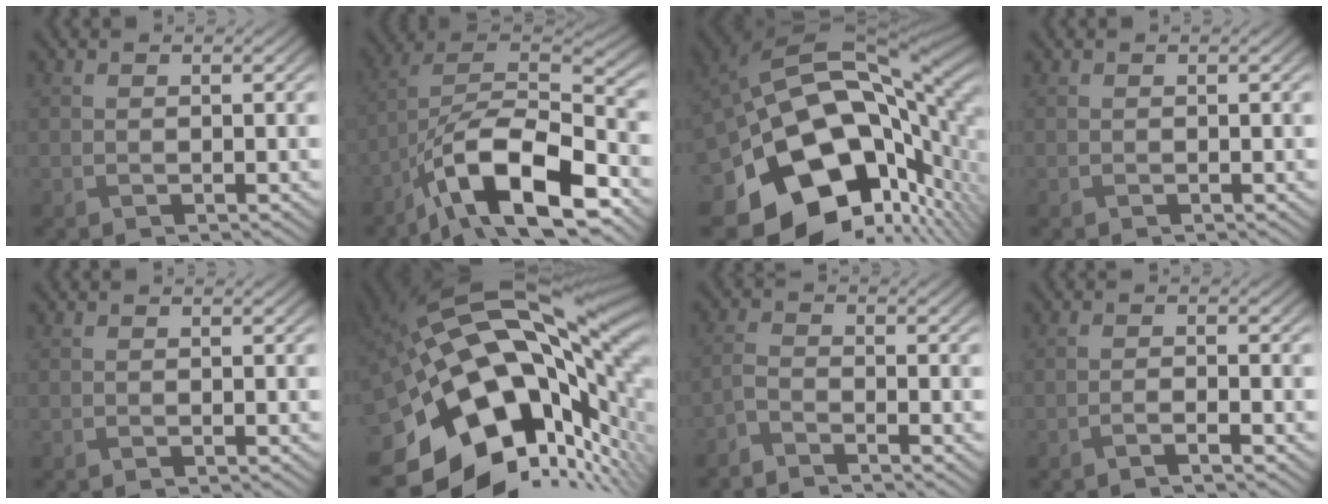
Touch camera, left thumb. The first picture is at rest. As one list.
[{"total": 14.8, "force": [-8.5, 5.2, 10.9], "torque": [-0.207, -0.002, -0.167]}, {"total": 20.4, "force": [-5.3, 13.0, 14.8], "torque": [-0.271, -0.053, -0.061]}, {"total": 0.0}, {"total": 0.0}, {"total": 21.0, "force": [-2.7, 12.3, 16.8], "torque": [-0.329, -0.047, -0.036]}, {"total": 2.5, "force": [-2.3, 0.3, 0.9], "torque": [-0.025, -0.004, -0.057]}, {"total": 1.5, "force": [-0.9, 0.2, 1.2], "torque": [-0.018, 0.005, -0.024]}]